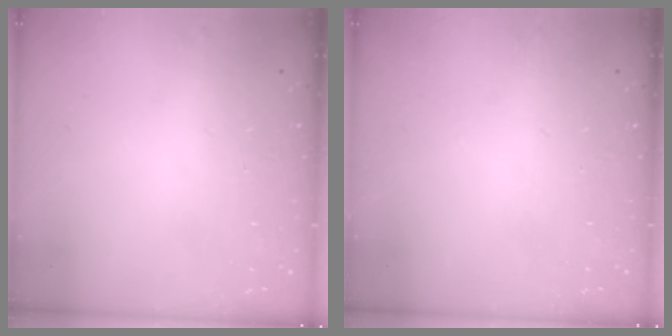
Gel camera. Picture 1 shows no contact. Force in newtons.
{"total": 0.0}